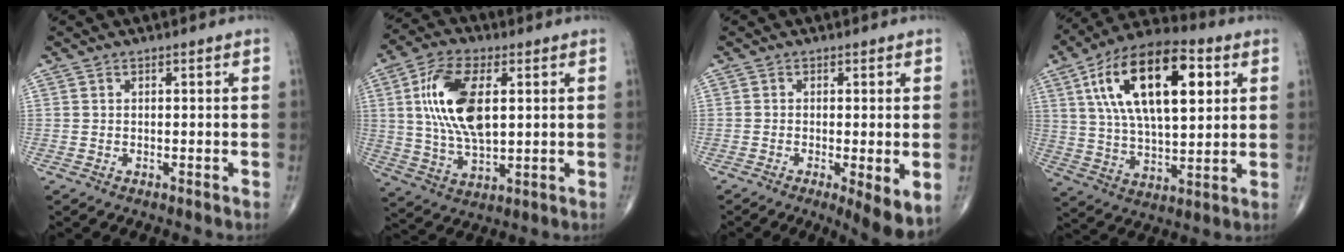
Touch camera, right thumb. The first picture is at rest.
{"total": 15.0, "force": [3.0, 7.3, 12.7], "torque": [-0.244, -0.006, 0.058]}
{"total": 6.6, "force": [-1.8, 1.4, 6.1], "torque": [-0.096, -0.021, -0.030]}
{"total": 22.4, "force": [7.1, 10.4, 18.6], "torque": [-0.305, -0.003, 0.113]}